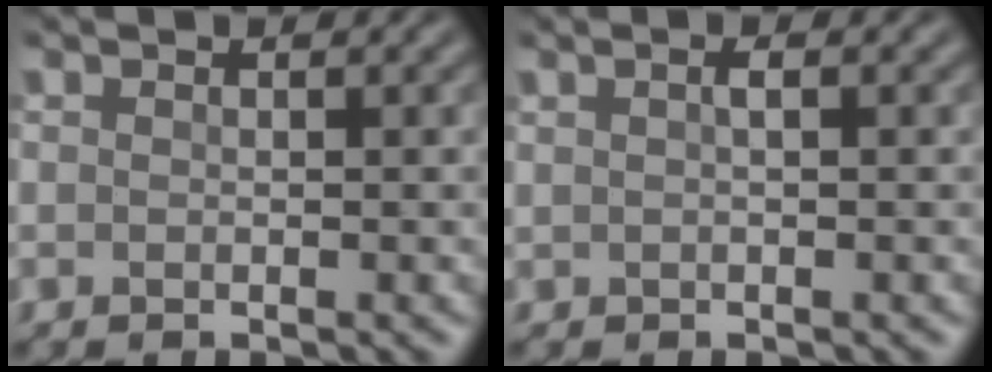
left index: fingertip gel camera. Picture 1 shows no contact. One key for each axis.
{"total": 0.8, "fx": 0.2, "fy": 0.2, "fz": 0.7, "tx": -0.018, "ty": 0.001, "tz": 0.002}